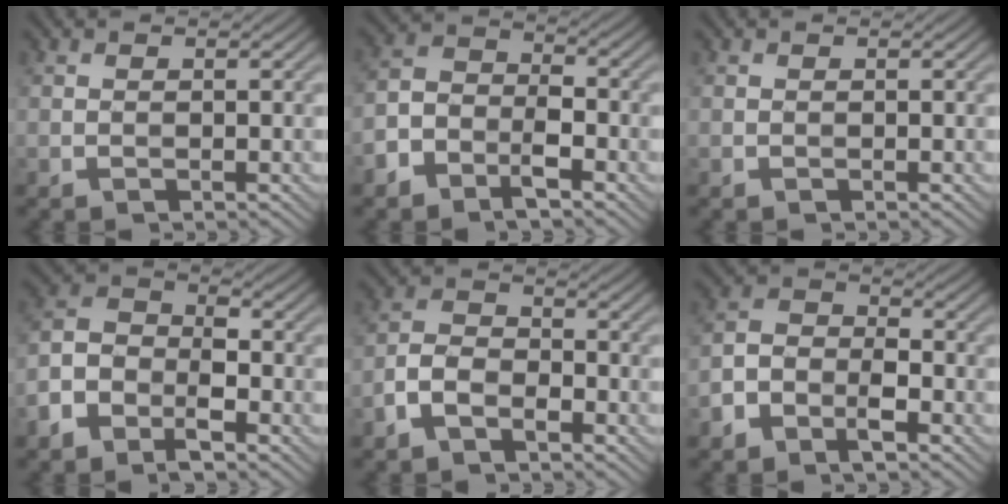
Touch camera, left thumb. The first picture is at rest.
{"total": 6.2, "force": [-3.7, 3.5, 3.4], "torque": [-0.062, 0.004, -0.082]}
{"total": 0.0}
{"total": 7.3, "force": [-3.9, 4.4, 4.3], "torque": [-0.089, 0.002, -0.085]}
{"total": 4.4, "force": [-2.7, 2.4, 2.6], "torque": [-0.050, 0.004, -0.063]}
{"total": 5.6, "force": [-3.2, 3.3, 3.3], "torque": [-0.059, 0.003, -0.073]}